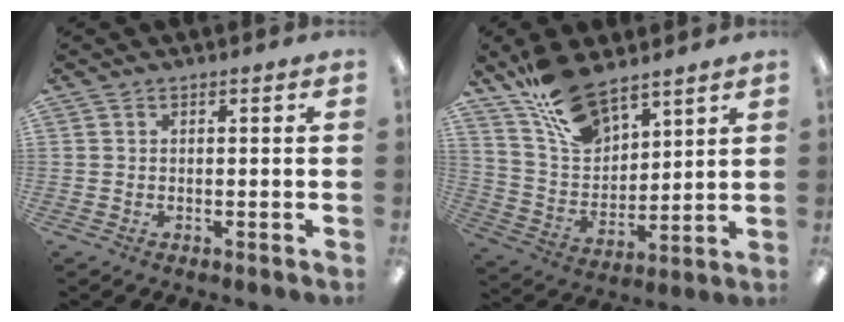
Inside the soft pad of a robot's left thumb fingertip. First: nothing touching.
{"total": 15.2, "force": [11.6, 7.2, 6.7], "torque": [-0.138, -0.059, 0.219]}